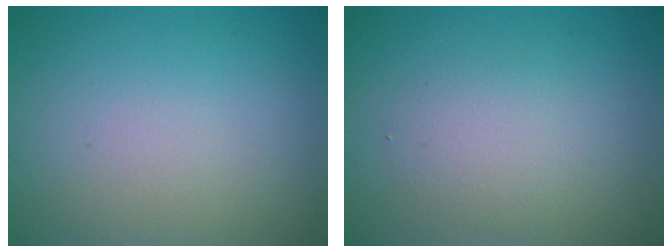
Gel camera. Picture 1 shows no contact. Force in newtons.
{"total": 2.1, "press": 2.0, "slide": 0.1}